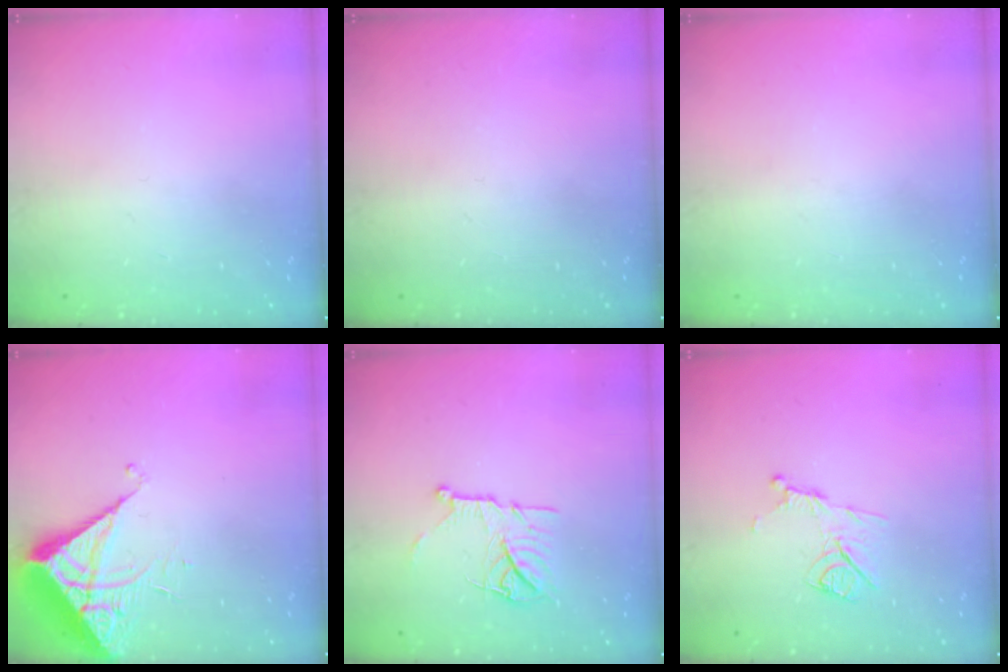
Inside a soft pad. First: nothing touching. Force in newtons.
{"total": 0.0}
{"total": 0.0}
{"total": 6.3, "press": 6.3, "slide": 0.2}
{"total": 11.7, "press": 11.6, "slide": 1.0}
{"total": 9.2, "press": 9.2, "slide": 0.2}